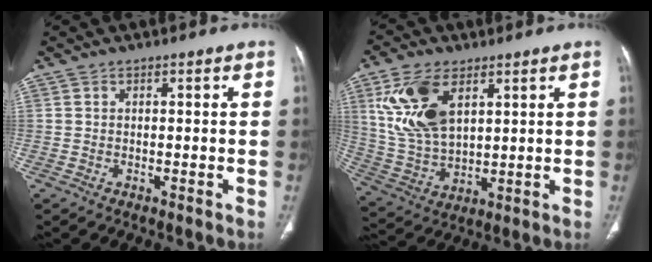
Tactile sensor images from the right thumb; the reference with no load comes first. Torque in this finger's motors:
{"motor_torque": [1.00, 2.90, 1.42, 0.66, 0.20]}